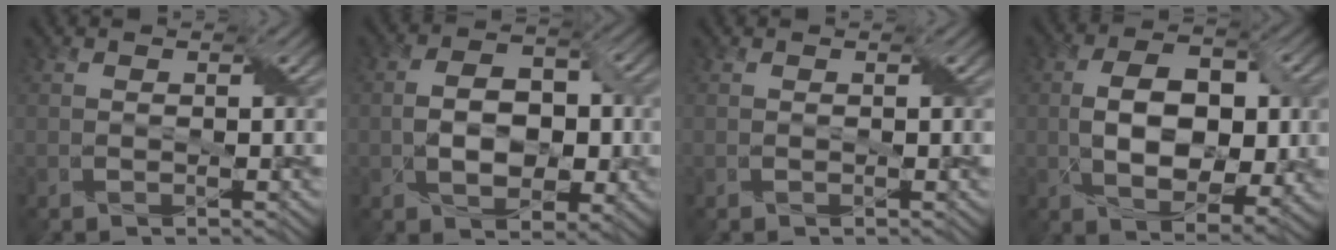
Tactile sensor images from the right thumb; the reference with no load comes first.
{"total": 7.2, "force": [-0.9, 4.7, 5.4], "torque": [-0.089, 0.001, -0.017]}
{"total": 0.0}
{"total": 10.4, "force": [0.1, 5.9, 8.6], "torque": [-0.155, -0.002, 0.004]}